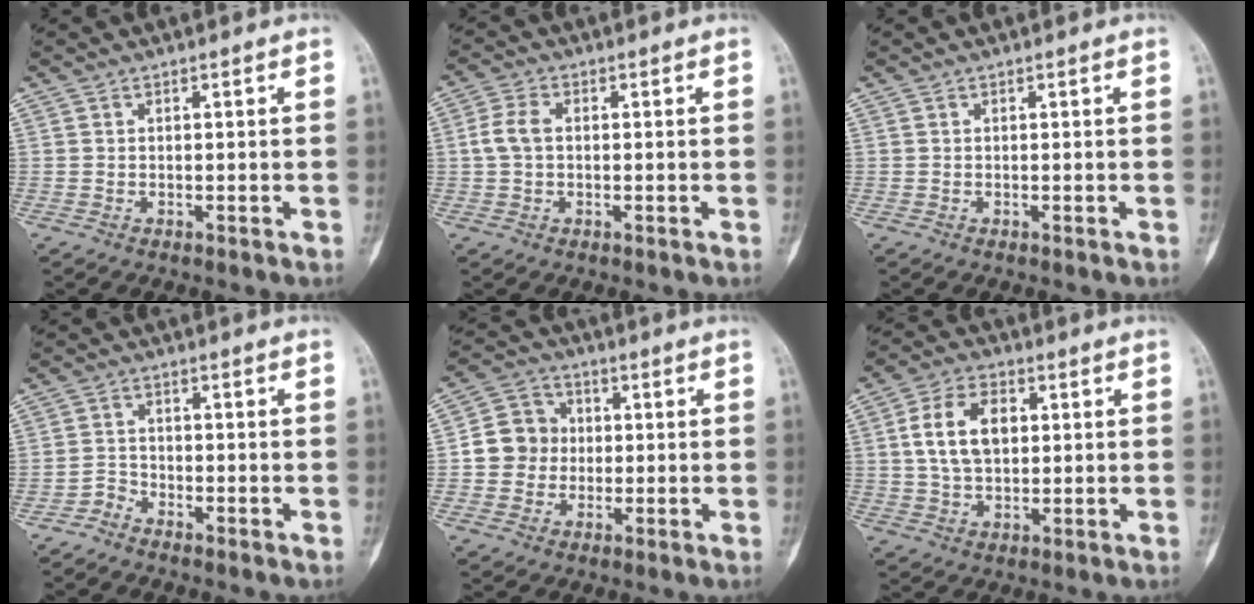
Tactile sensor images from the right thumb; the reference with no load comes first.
{"total": 4.4, "force": [0.2, 2.8, 3.3], "torque": [-0.078, 0.011, -0.001]}
{"total": 0.0}
{"total": 2.1, "force": [-1.9, 0.7, 0.1], "torque": [0.003, 0.007, -0.043]}
{"total": 8.3, "force": [-0.2, 7.7, 3.1], "torque": [-0.022, 0.017, -0.014]}
{"total": 10.7, "force": [2.0, 6.9, 7.9], "torque": [-0.129, 0.007, 0.037]}